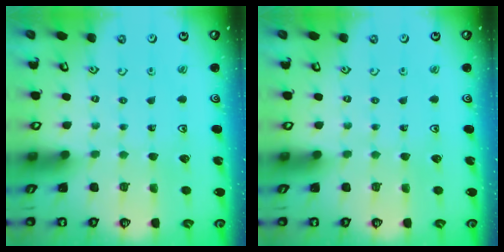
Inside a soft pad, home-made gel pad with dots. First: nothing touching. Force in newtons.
{"total": 0.0}